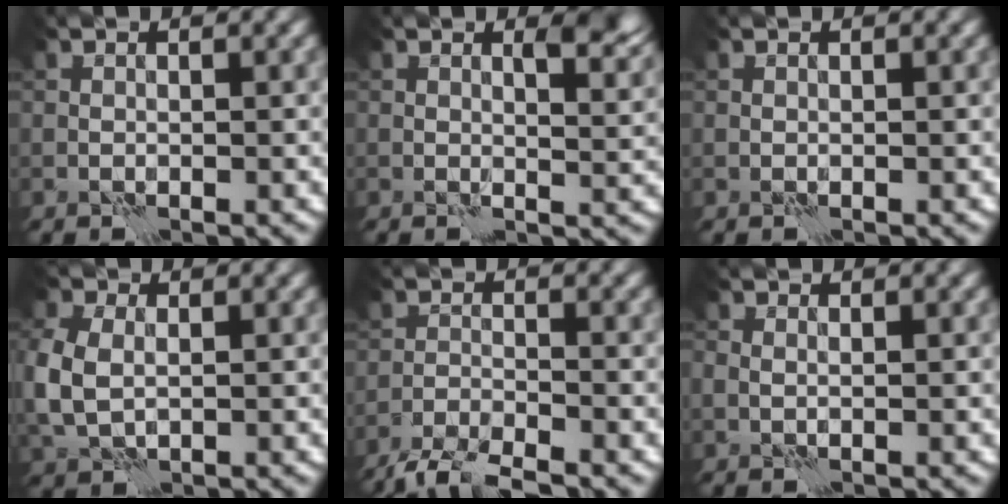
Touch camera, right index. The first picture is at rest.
{"total": 3.2, "force": [1.7, 1.1, 2.5], "torque": [-0.033, -0.005, 0.027]}
{"total": 0.0}
{"total": 5.2, "force": [0.1, 3.9, 3.5], "torque": [-0.108, -0.004, 0.013]}
{"total": 4.3, "force": [-3.8, 0.7, 1.8], "torque": [-0.031, -0.003, -0.078]}
{"total": 1.3, "force": [0.6, 0.9, 0.7], "torque": [-0.008, 0.006, -0.005]}